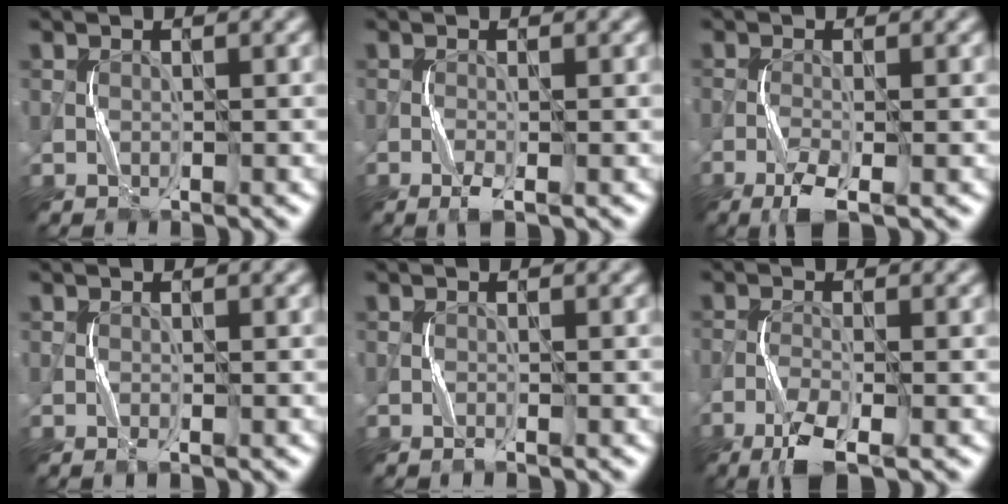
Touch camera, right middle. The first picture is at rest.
{"total": 1.4, "force": [-0.8, 0.1, 1.1], "torque": [-0.029, 0.001, -0.017]}
{"total": 2.8, "force": [-1.8, 0.3, 2.2], "torque": [-0.049, 0.000, -0.037]}
{"total": 0.6, "force": [-0.3, 0.0, 0.5], "torque": [-0.010, 0.000, -0.006]}
{"total": 0.7, "force": [-0.5, 0.1, 0.4], "torque": [-0.009, 0.002, -0.011]}
{"total": 3.7, "force": [-2.6, 0.5, 2.7], "torque": [-0.058, -0.003, -0.053]}